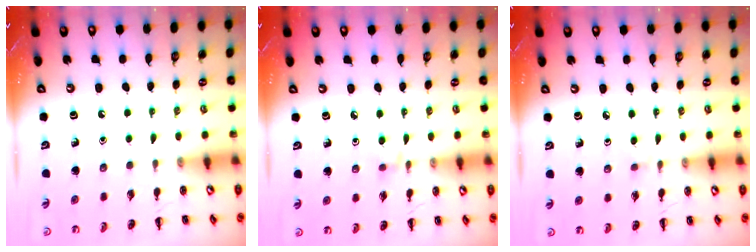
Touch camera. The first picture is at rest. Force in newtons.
{"total": 2.9, "press": 2.7, "slide": 1.2}
{"total": 2.0, "press": 1.7, "slide": 1.0}